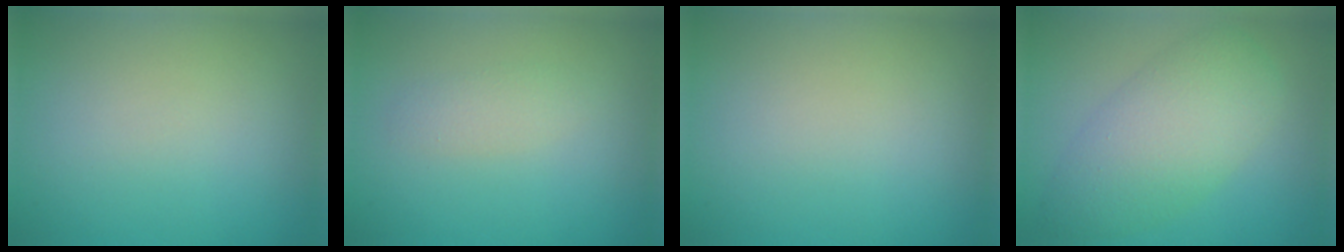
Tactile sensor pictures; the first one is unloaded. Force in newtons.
{"total": 1.5, "press": 1.5, "slide": 0.1}
{"total": 0.0}
{"total": 6.5, "press": 6.5, "slide": 0.1}